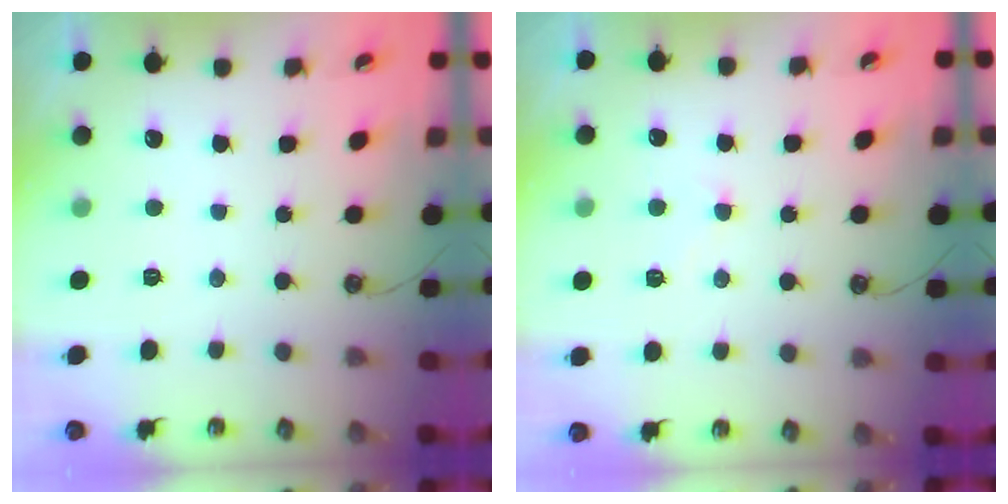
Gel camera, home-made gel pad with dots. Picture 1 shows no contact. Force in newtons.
{"total": 1.6, "press": 1.5, "slide": 0.5}